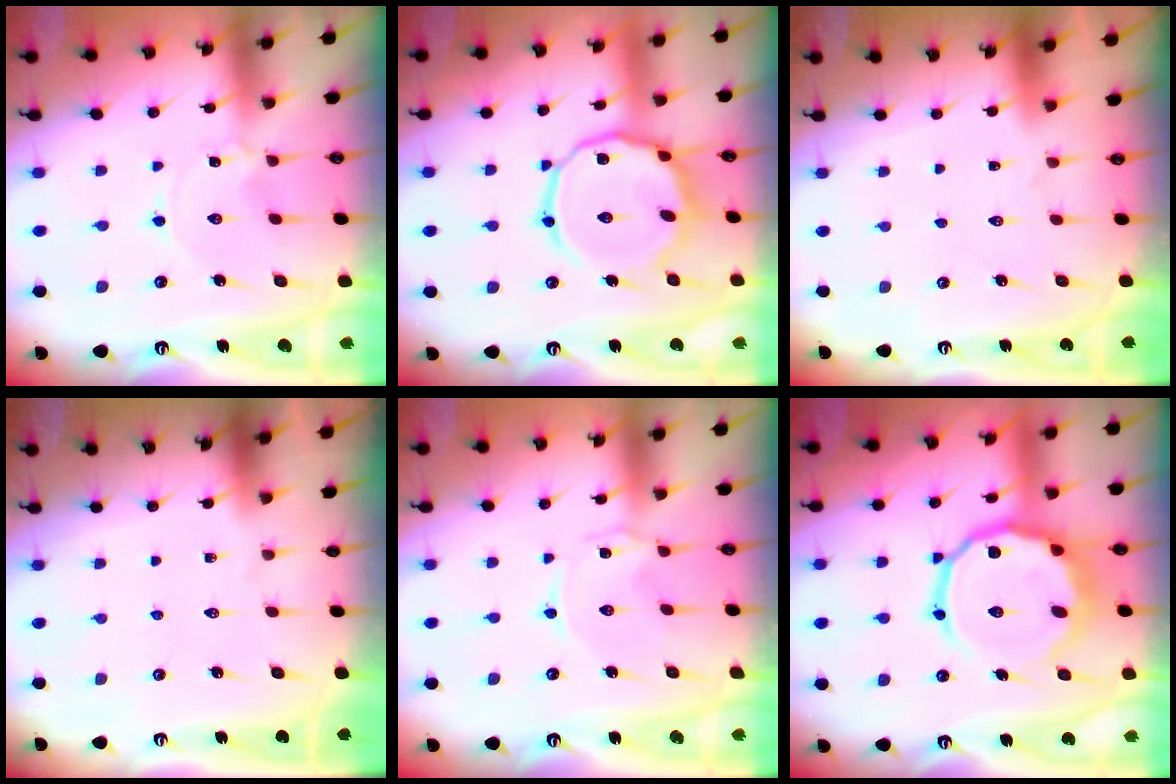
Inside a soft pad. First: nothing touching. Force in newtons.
{"total": 16.3, "press": 16.3, "slide": 1.0}
{"total": 1.6, "press": 1.6, "slide": 0.1}
{"total": 0.0}
{"total": 0.8, "press": 0.8, "slide": 0.3}
{"total": 15.4, "press": 15.3, "slide": 2.2}